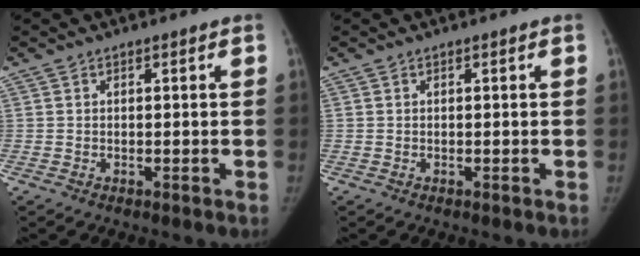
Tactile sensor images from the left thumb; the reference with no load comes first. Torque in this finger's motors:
{"motor_torque": [-0.01, -0.01, 0.00, -0.03, -0.01]}